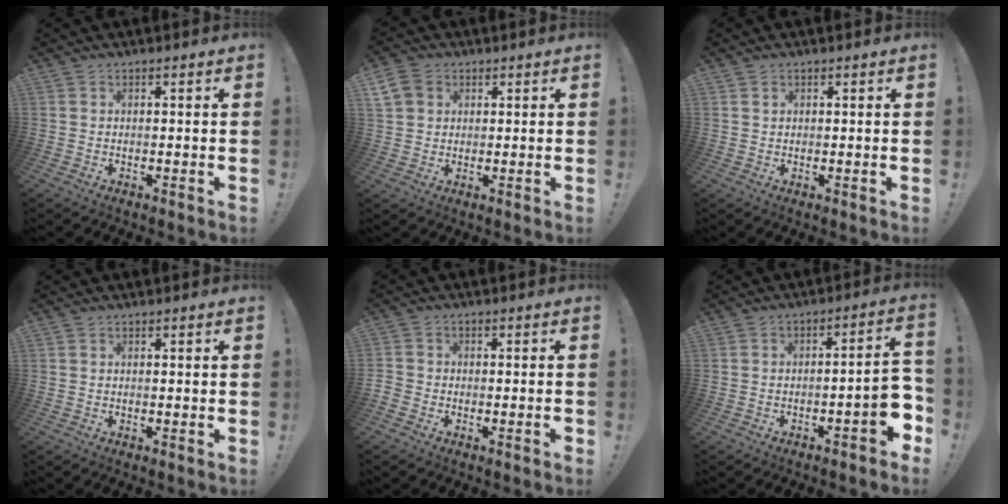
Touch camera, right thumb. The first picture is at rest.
{"total": 6.9, "force": [2.9, 5.5, 3.0], "torque": [-0.065, -0.003, 0.060]}
{"total": 1.1, "force": [0.5, 0.9, 0.2], "torque": [0.000, 0.002, 0.009]}
{"total": 0.0}
{"total": 2.7, "force": [-2.1, 1.2, 1.1], "torque": [-0.024, 0.010, -0.038]}
{"total": 7.9, "force": [-3.2, 1.1, 7.1], "torque": [-0.100, 0.007, -0.054]}